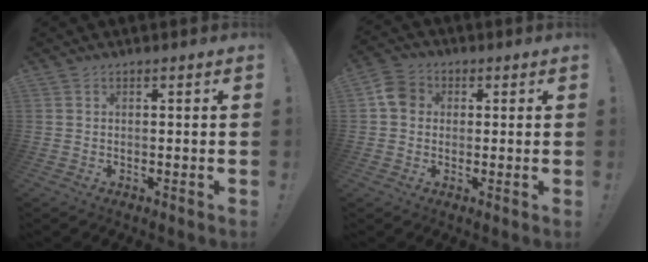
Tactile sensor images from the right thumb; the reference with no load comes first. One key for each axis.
{"total": 6.5, "fx": 0.7, "fy": 5.6, "fz": 3.1, "tx": -0.047, "ty": 0.018, "tz": 0.017}